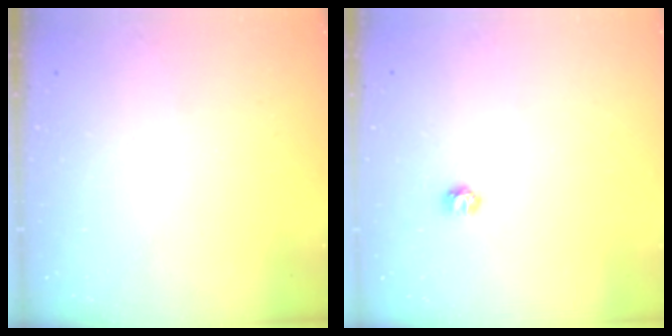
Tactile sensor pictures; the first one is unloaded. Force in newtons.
{"total": 3.2, "press": 3.2, "slide": 0.3}